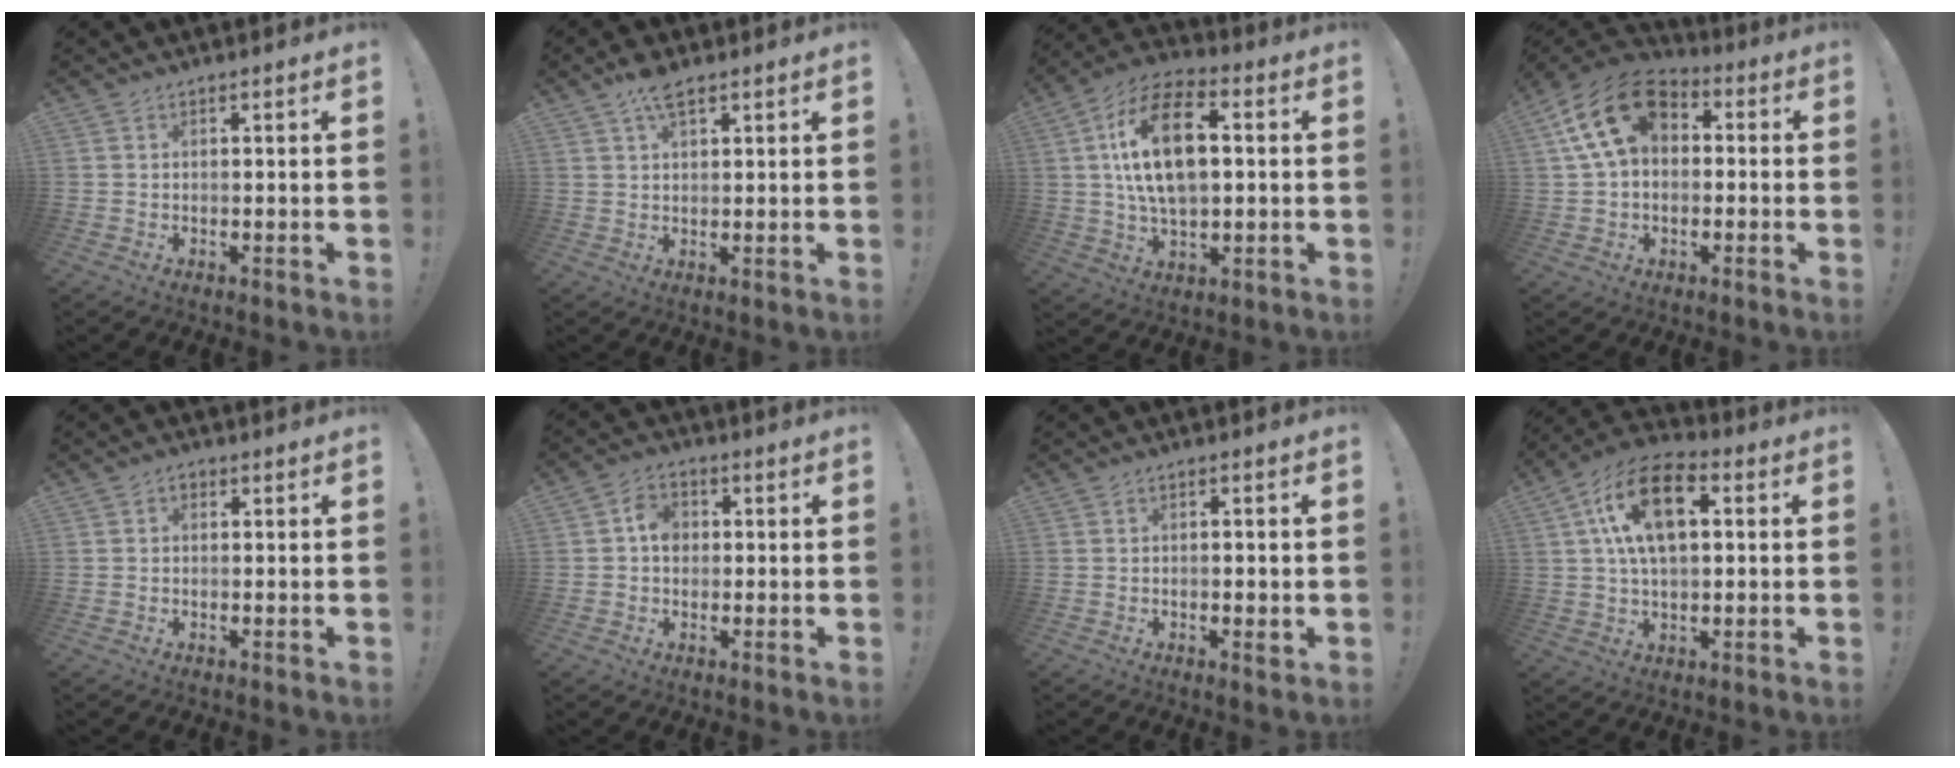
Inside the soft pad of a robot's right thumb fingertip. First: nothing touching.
{"total": 6.0, "force": [3.8, 2.6, 3.9], "torque": [-0.059, -0.016, 0.066]}
{"total": 18.4, "force": [2.6, 10.4, 15.0], "torque": [-0.260, 0.008, 0.037]}
{"total": 16.6, "force": [4.9, 11.0, 11.5], "torque": [-0.203, 0.000, 0.089]}
{"total": 1.3, "force": [0.0, 1.0, 0.8], "torque": [-0.005, 0.002, -0.002]}
{"total": 5.6, "force": [0.3, 4.7, 3.1], "torque": [-0.041, 0.007, 0.005]}
{"total": 1.8, "force": [-0.6, 0.7, 1.6], "torque": [-0.008, 0.000, -0.013]}
{"total": 16.8, "force": [4.4, 9.8, 13.0], "torque": [-0.213, 0.007, 0.075]}